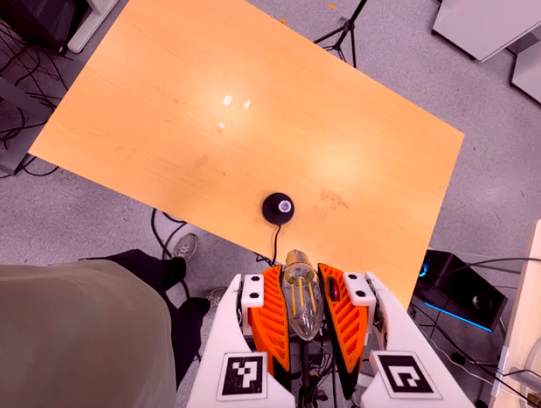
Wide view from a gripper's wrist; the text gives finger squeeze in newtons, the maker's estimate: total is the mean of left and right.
{"total": 21.5, "left": 23.4, "right": 19.7}